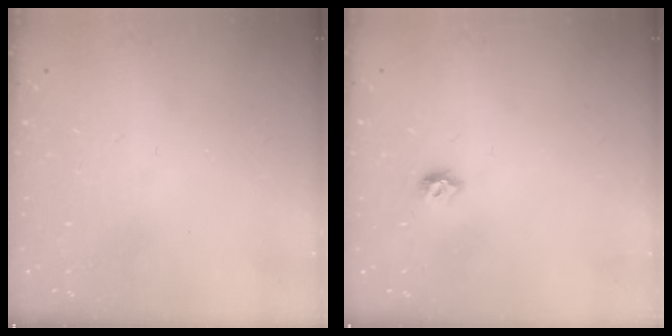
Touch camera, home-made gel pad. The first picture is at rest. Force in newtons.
{"total": 5.5, "press": 5.4, "slide": 0.9}